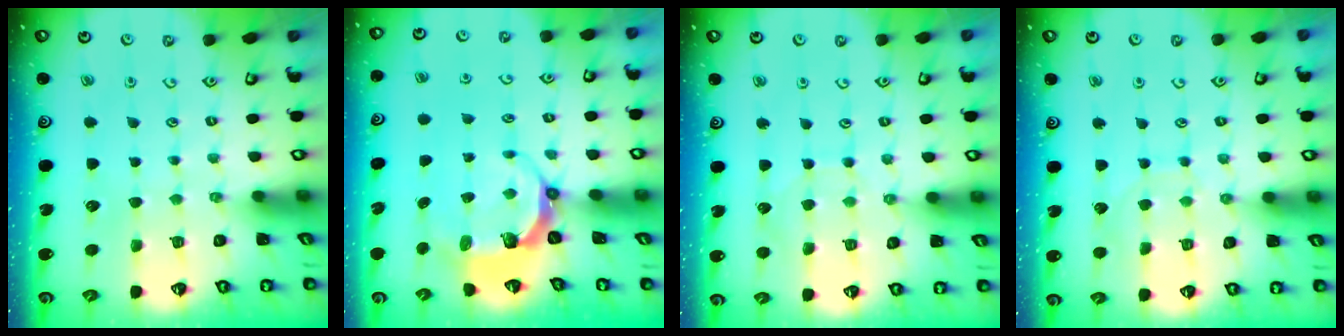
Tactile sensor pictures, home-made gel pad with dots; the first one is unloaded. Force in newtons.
{"total": 6.8, "press": 5.6, "slide": 3.9}
{"total": 6.1, "press": 6.1, "slide": 0.6}
{"total": 6.7, "press": 6.7, "slide": 0.4}